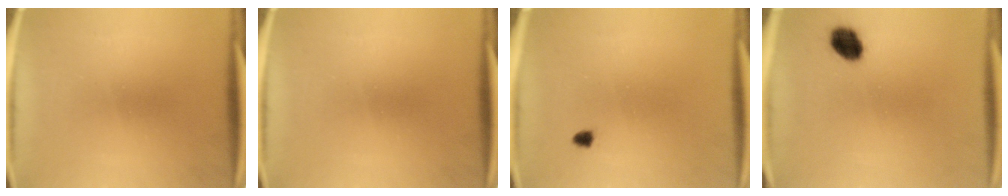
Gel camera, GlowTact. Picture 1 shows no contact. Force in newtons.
{"total": 0.0}
{"total": 1.0}
{"total": 5.9}